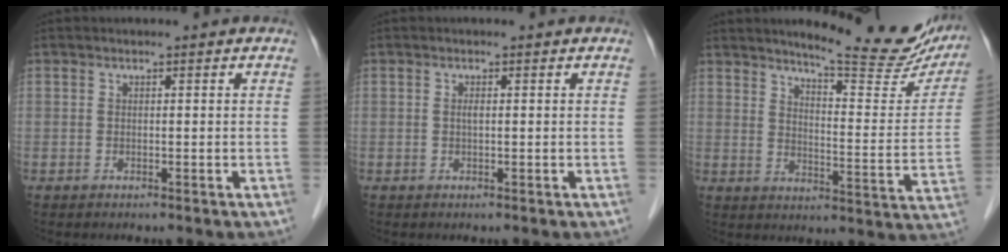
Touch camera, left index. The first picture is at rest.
{"total": 0.6, "force": [0.1, 0.0, 0.6], "torque": [-0.014, 0.000, 0.001]}
{"total": 19.0, "force": [16.6, 2.9, 8.7], "torque": [-0.107, -0.053, 0.201]}